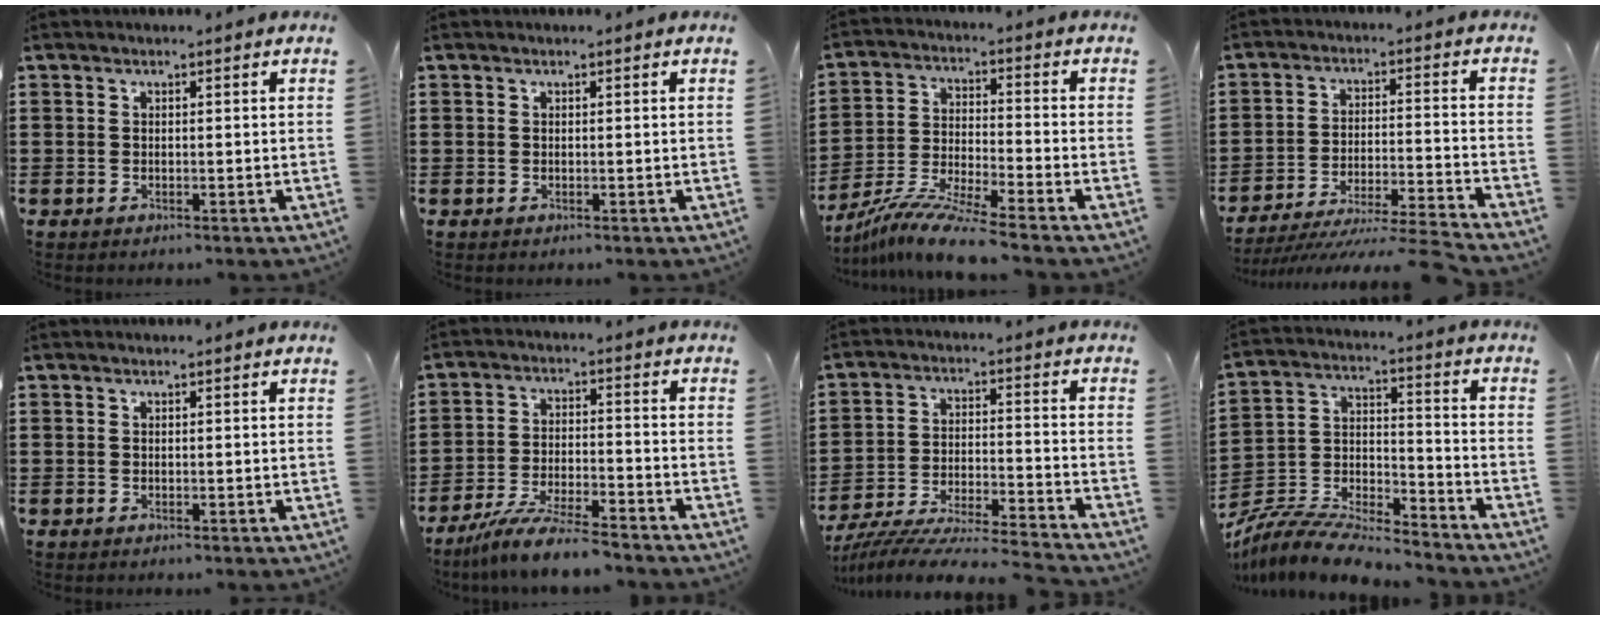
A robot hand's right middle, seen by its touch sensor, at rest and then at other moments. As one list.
[{"total": 0.0}, {"total": 8.6, "force": [-7.7, -0.2, 3.8], "torque": [-0.078, -0.003, -0.152]}, {"total": 7.1, "force": [-6.6, -0.3, 2.6], "torque": [-0.046, -0.011, -0.133]}, {"total": 0.0}, {"total": 7.8, "force": [-7.1, 0.3, 3.2], "torque": [-0.069, 0.000, -0.138]}, {"total": 7.7, "force": [-7.4, 0.0, 1.9], "torque": [-0.038, -0.004, -0.151]}, {"total": 8.7, "force": [-8.5, 0.8, 1.9], "torque": [-0.047, 0.006, -0.173]}]